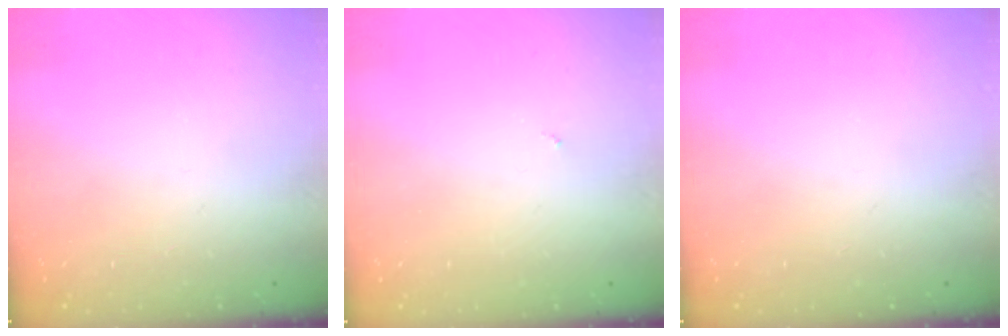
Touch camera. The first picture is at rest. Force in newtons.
{"total": 0.0}
{"total": 0.0}